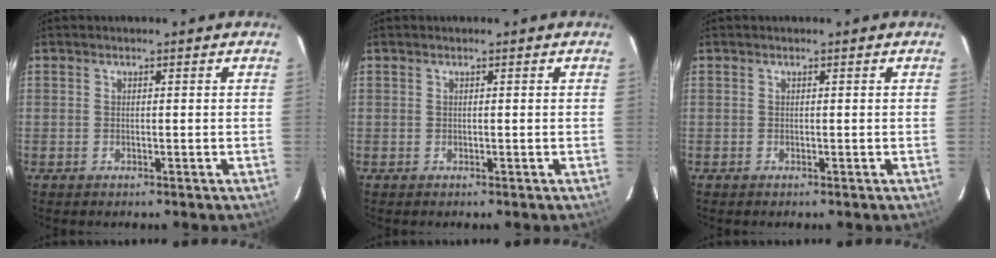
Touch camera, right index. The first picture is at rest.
{"total": 0.0}
{"total": 0.0}